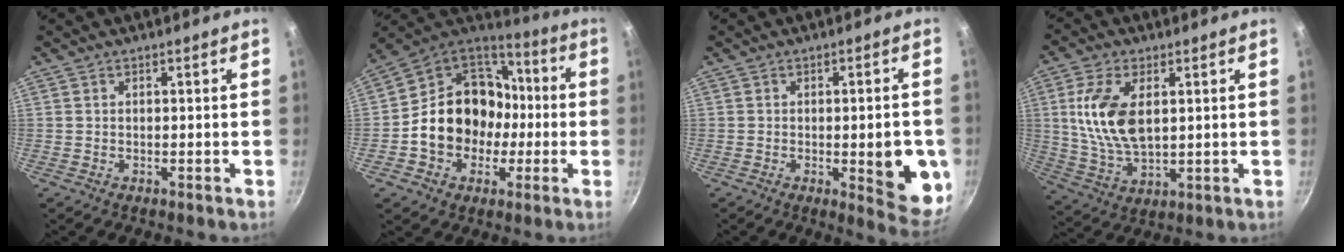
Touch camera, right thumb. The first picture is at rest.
{"total": 19.8, "force": [-2.0, 16.5, 10.9], "torque": [-0.157, 0.053, -0.030]}
{"total": 12.2, "force": [-2.2, 4.2, 11.2], "torque": [-0.108, -0.005, -0.024]}
{"total": 12.9, "force": [2.6, 6.9, 10.5], "torque": [-0.202, -0.014, 0.056]}